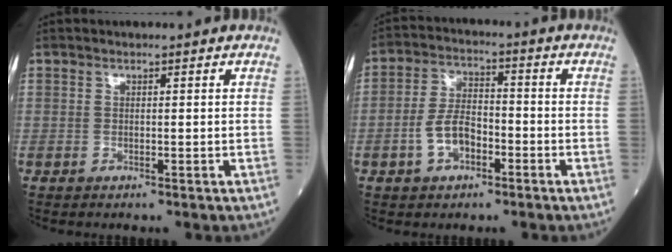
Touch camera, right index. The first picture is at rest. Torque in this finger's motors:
{"motor_torque": [0.24, -0.15, 0.61, 0.06]}